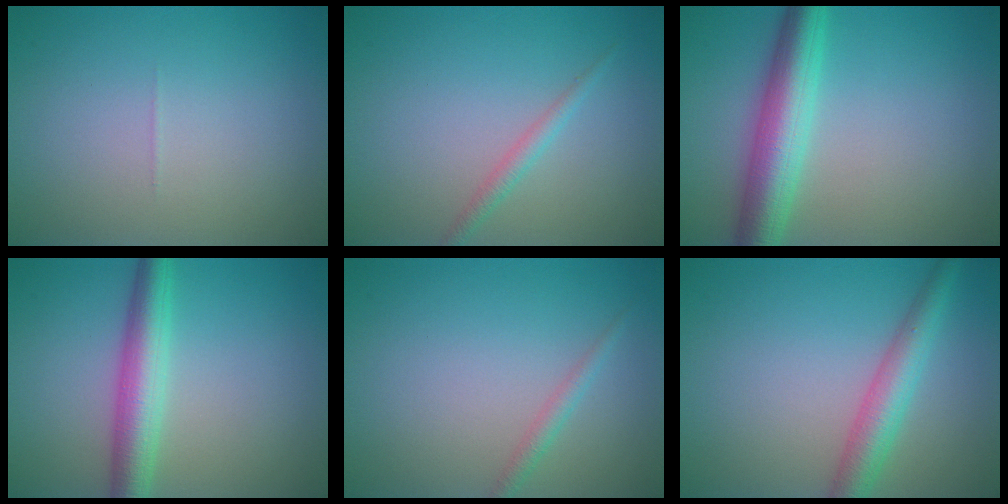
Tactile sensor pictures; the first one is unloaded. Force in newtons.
{"total": 1.3, "press": 1.3, "slide": 0.1}
{"total": 6.0, "press": 6.0, "slide": 0.1}
{"total": 4.6, "press": 4.6, "slide": 0.1}
{"total": 1.2, "press": 1.2, "slide": 0.1}
{"total": 4.0, "press": 4.0, "slide": 0.2}